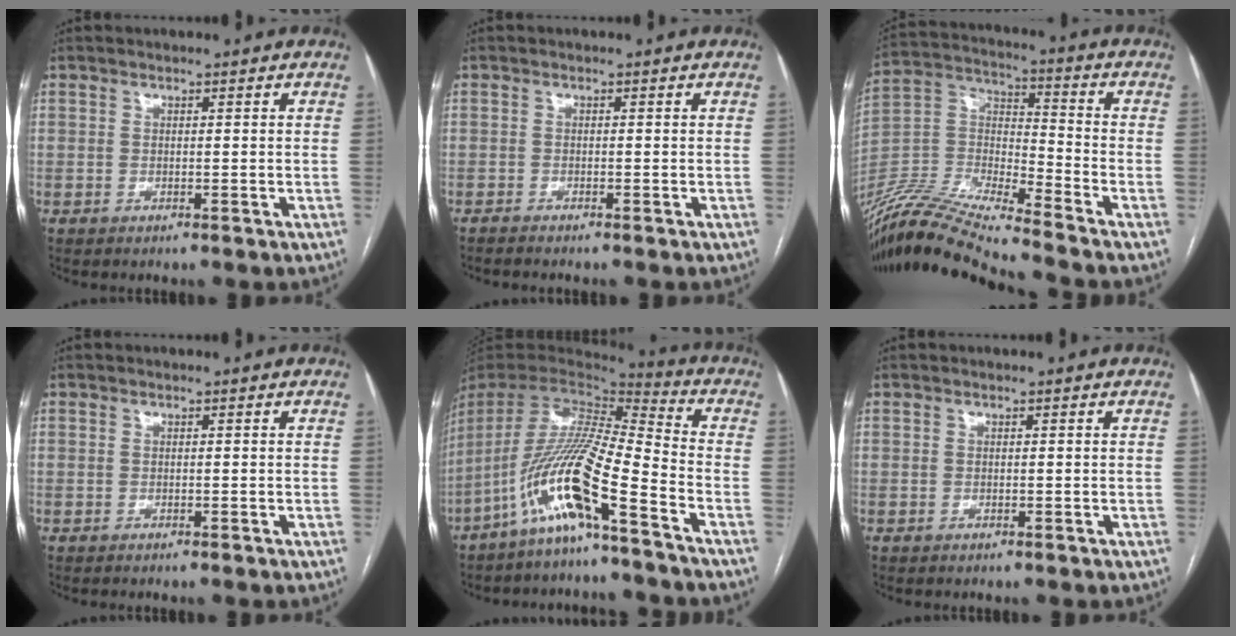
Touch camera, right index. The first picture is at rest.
{"total": 1.1, "force": [-1.1, 0.0, 0.4], "torque": [-0.009, -0.001, -0.017]}
{"total": 17.8, "force": [-16.5, -0.7, 6.7], "torque": [-0.136, 0.013, -0.312]}
{"total": 0.0}
{"total": 16.0, "force": [-9.0, 0.2, 13.2], "torque": [-0.264, -0.012, -0.177]}
{"total": 0.0}